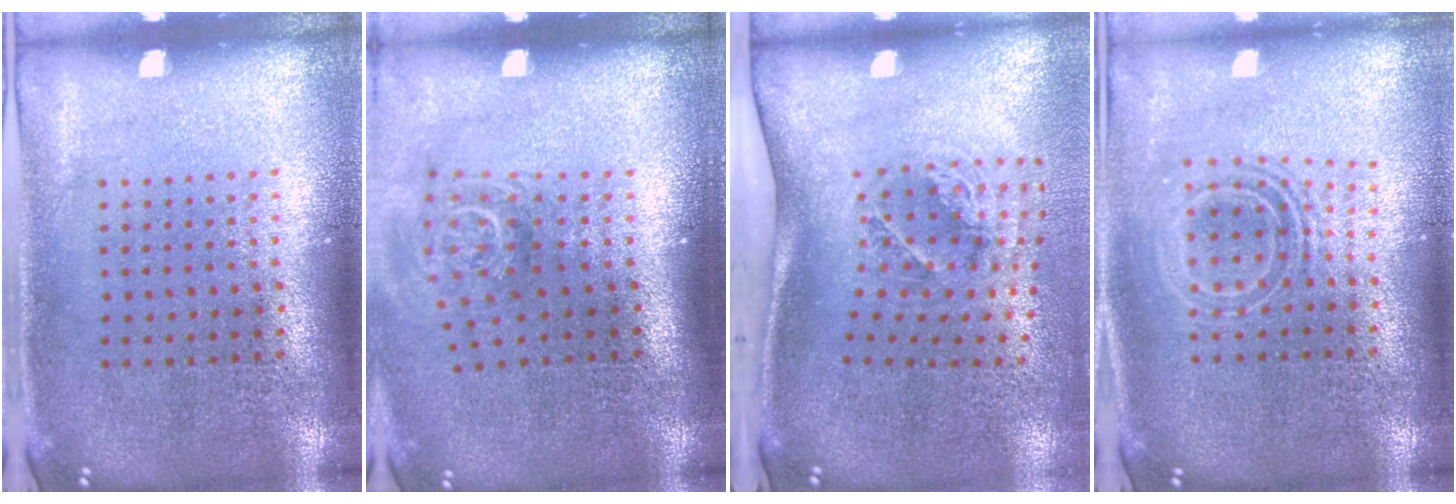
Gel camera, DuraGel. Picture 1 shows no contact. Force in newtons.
{"total": 1.8, "press": 1.3, "slide": 1.2}
{"total": 2.0, "press": 1.3, "slide": 1.5}
{"total": 1.7, "press": 1.3, "slide": 1.1}